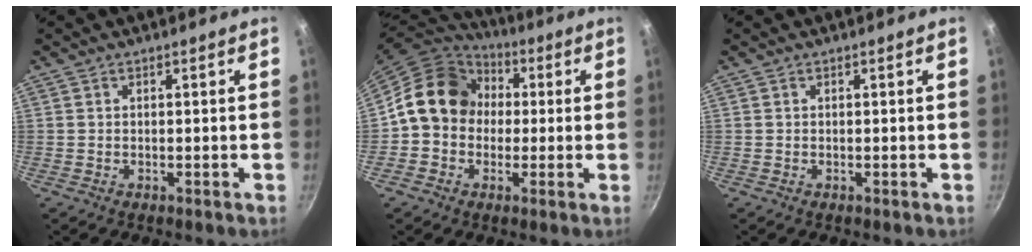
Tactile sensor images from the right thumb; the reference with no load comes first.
{"total": 14.3, "force": [1.2, 12.2, 7.4], "torque": [-0.083, 0.032, 0.001]}
{"total": 0.0}